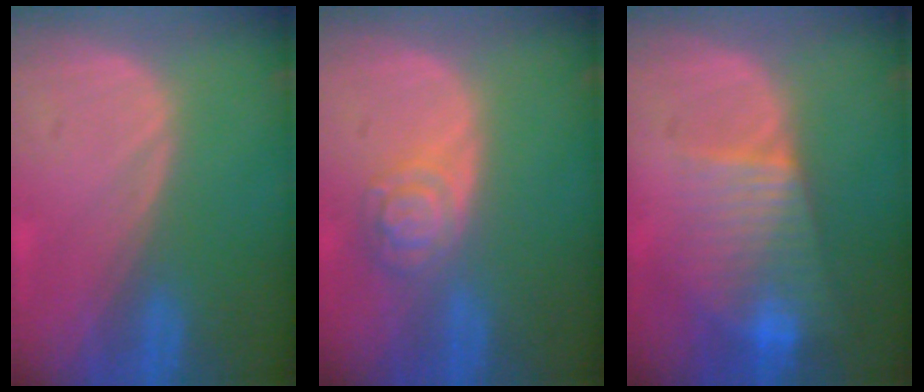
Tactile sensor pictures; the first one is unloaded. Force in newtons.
{"total": 5.2, "press": 4.6, "slide": 2.4}
{"total": 7.3, "press": 7.0, "slide": 2.2}